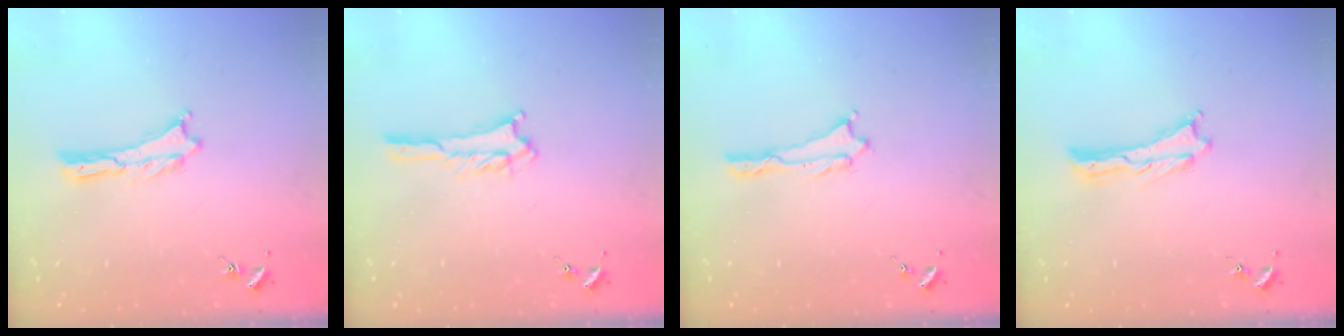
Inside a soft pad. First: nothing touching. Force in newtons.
{"total": 2.8, "press": 2.8, "slide": 0.3}
{"total": 0.0}
{"total": 0.0}